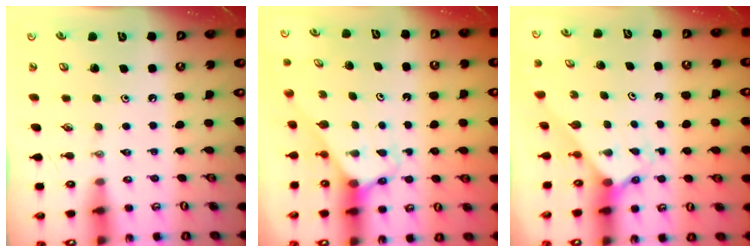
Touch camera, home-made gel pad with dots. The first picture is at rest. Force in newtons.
{"total": 2.9, "press": 2.9, "slide": 0.2}
{"total": 2.0, "press": 2.0, "slide": 0.2}